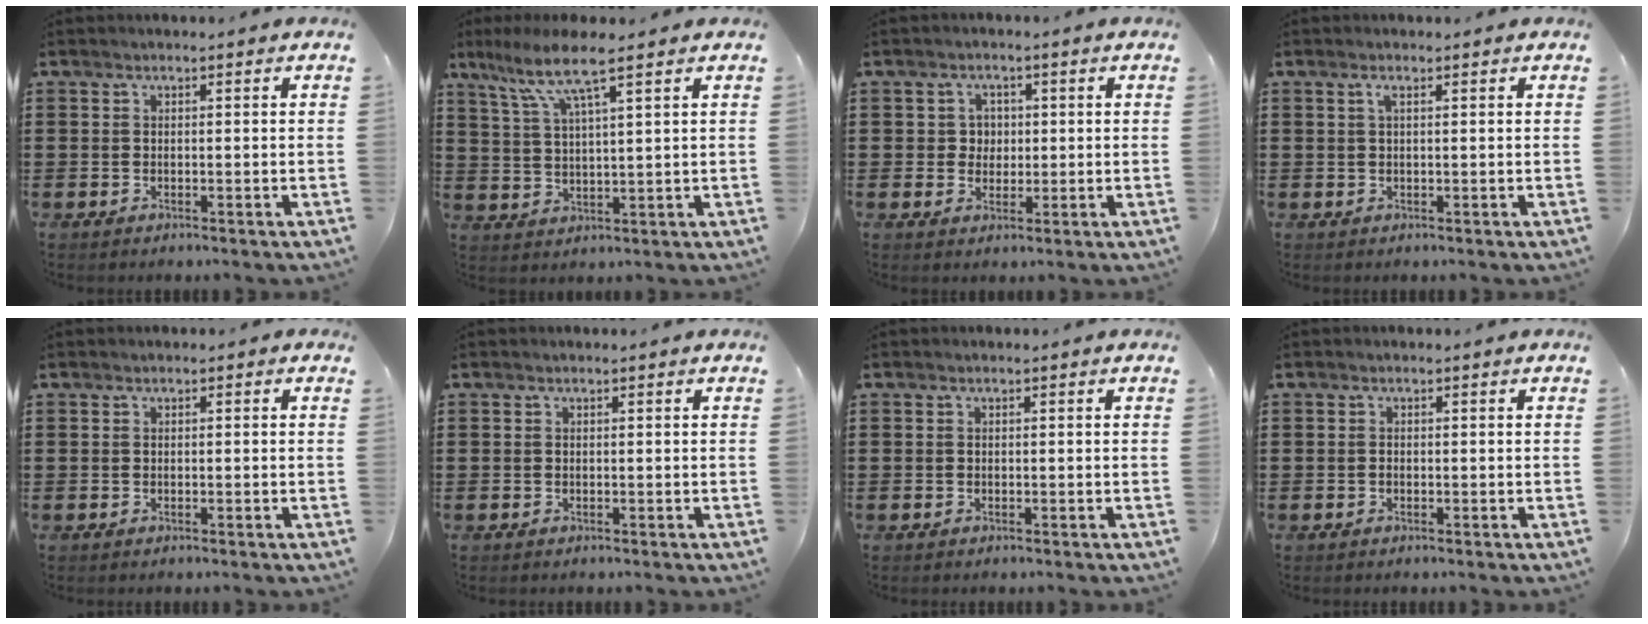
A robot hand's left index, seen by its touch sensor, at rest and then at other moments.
{"total": 7.2, "force": [4.9, 0.4, 5.4], "torque": [-0.120, -0.011, 0.082]}
{"total": 2.8, "force": [0.4, 2.6, 0.9], "torque": [-0.021, 0.006, 0.001]}
{"total": 1.0, "force": [0.5, 0.2, 0.9], "torque": [-0.020, 0.003, 0.008]}
{"total": 0.0}
{"total": 0.0}
{"total": 0.0}
{"total": 0.0}